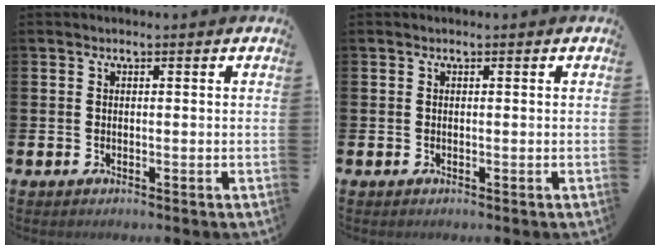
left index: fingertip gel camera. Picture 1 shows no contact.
{"total": 0.0}